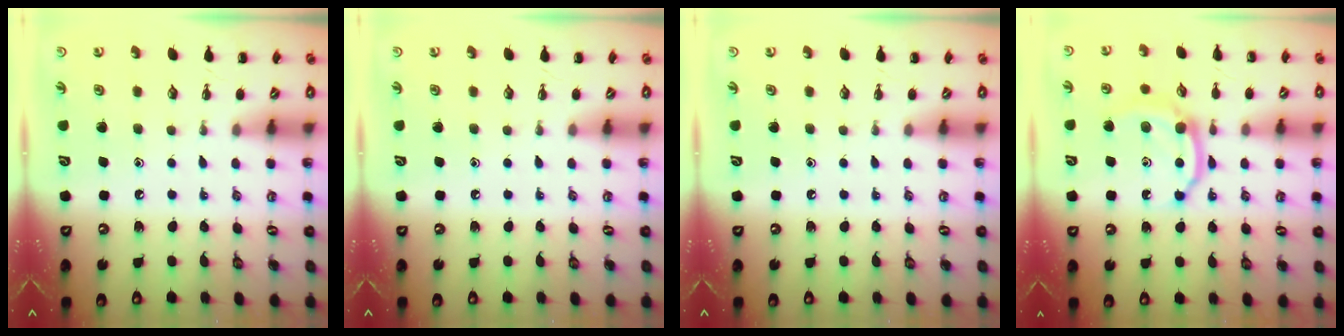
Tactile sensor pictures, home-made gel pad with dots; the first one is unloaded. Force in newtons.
{"total": 0.0}
{"total": 0.0}
{"total": 7.9, "press": 7.8, "slide": 0.9}